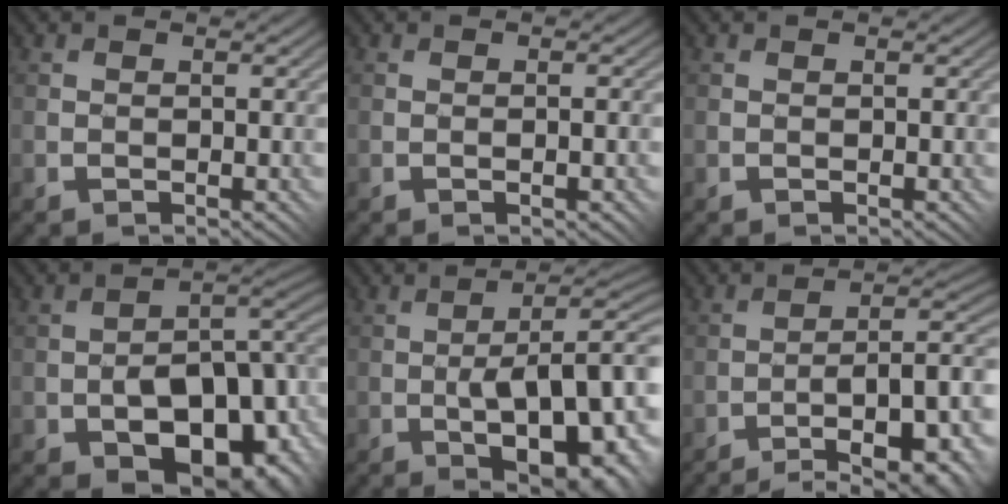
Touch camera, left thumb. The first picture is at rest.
{"total": 1.6, "force": [-0.7, 0.5, 1.4], "torque": [-0.018, 0.006, -0.002]}
{"total": 0.0}
{"total": 16.0, "force": [-5.3, 9.3, 11.8], "torque": [-0.168, -0.031, -0.045]}
{"total": 14.1, "force": [-3.3, 5.3, 12.6], "torque": [-0.173, 0.000, -0.038]}
{"total": 14.3, "force": [-8.9, 3.9, 10.5], "torque": [-0.135, 0.012, -0.127]}